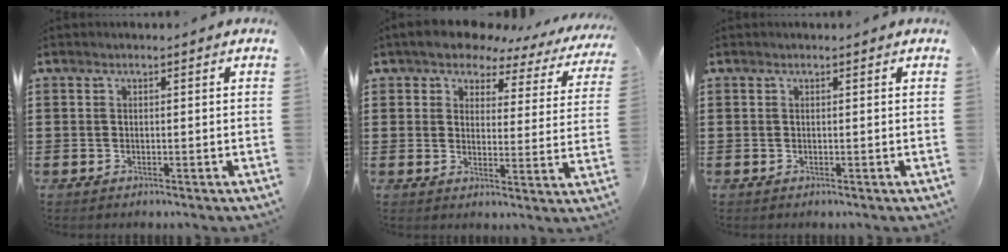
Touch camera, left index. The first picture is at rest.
{"total": 5.3, "force": [4.7, 1.9, 1.4], "torque": [-0.057, -0.019, 0.080]}
{"total": 0.0}